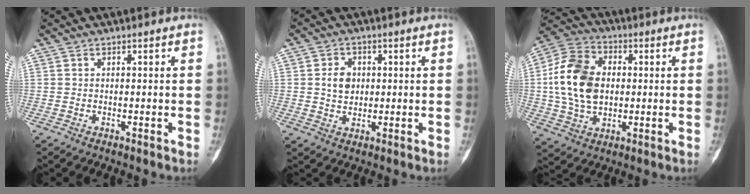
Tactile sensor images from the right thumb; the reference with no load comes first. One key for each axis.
{"total": 4.7, "fx": 0.7, "fy": 3.7, "fz": 2.9, "tx": -0.033, "ty": -0.001, "tz": 0.010}
{"total": 15.7, "fx": 0.7, "fy": 11.2, "fz": 11.0, "tx": -0.189, "ty": 0.016, "tz": 0.011}